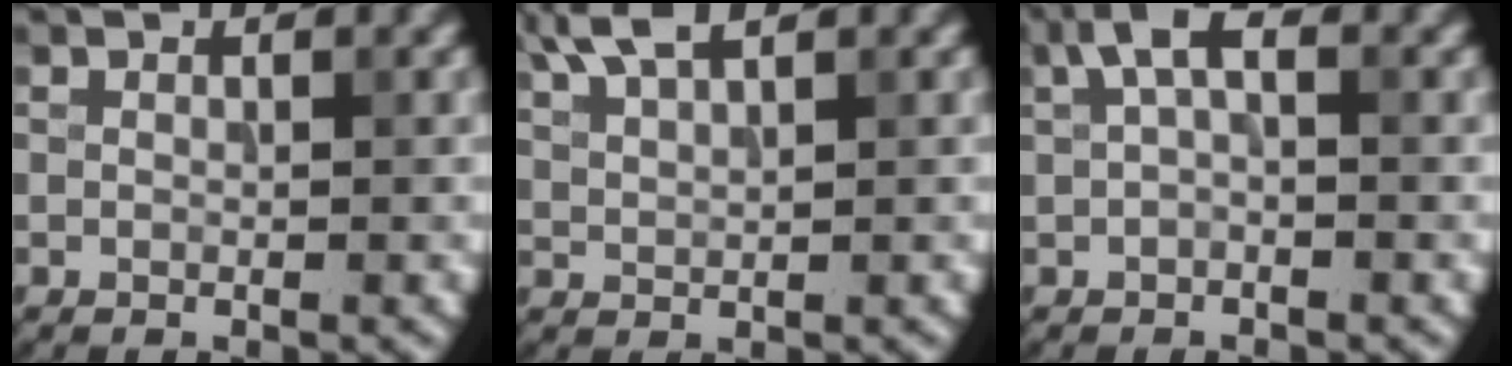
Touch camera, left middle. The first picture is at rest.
{"total": 3.5, "force": [2.6, 0.7, 2.1], "torque": [-0.047, 0.011, 0.056]}
{"total": 2.7, "force": [0.8, 1.1, 2.4], "torque": [-0.044, 0.011, 0.008]}